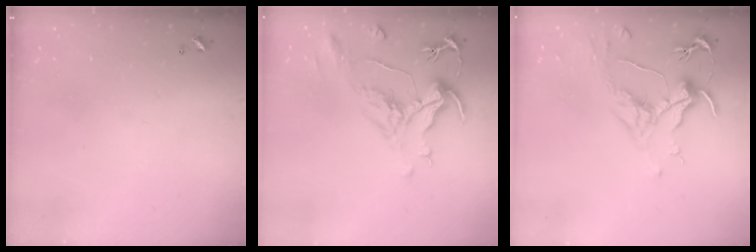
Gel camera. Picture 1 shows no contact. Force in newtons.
{"total": 1.8, "press": 0.8, "slide": 1.5}
{"total": 1.8, "press": 1.6, "slide": 0.9}